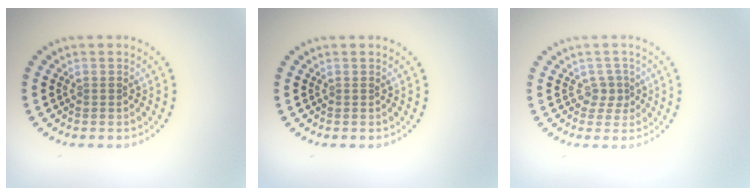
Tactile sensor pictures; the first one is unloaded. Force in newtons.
{"total": 0.0}
{"total": 1.5, "press": 1.2, "slide": 1.0}